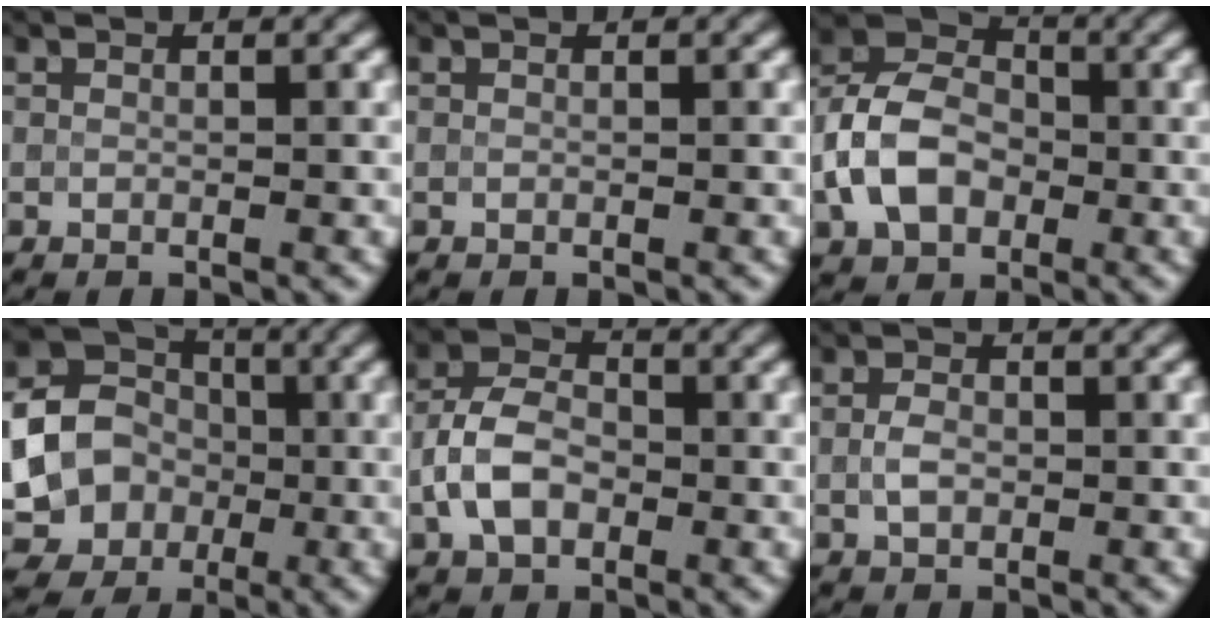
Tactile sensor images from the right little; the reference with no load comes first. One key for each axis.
{"total": 0.0}
{"total": 6.5, "fx": -1.6, "fy": 4.7, "fz": 4.2, "tx": -0.083, "ty": 0.009, "tz": -0.041}
{"total": 14.4, "fx": -2.3, "fy": 13.2, "fz": 5.2, "tx": -0.134, "ty": -0.008, "tz": -0.058}
{"total": 4.5, "fx": -1.1, "fy": 3.1, "fz": 3.1, "tx": -0.058, "ty": 0.005, "tz": -0.028}
{"total": 1.7, "fx": 0.0, "fy": 1.1, "fz": 1.2, "tx": -0.028, "ty": -0.001, "tz": -0.002}